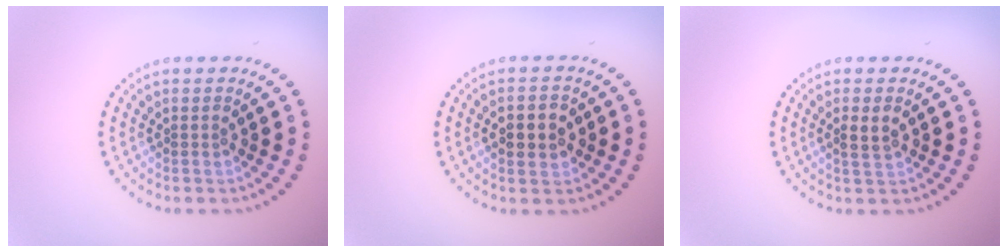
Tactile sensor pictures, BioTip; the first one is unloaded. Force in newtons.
{"total": 3.7, "press": 3.7, "slide": 0.2}
{"total": 1.9, "press": 1.8, "slide": 0.5}